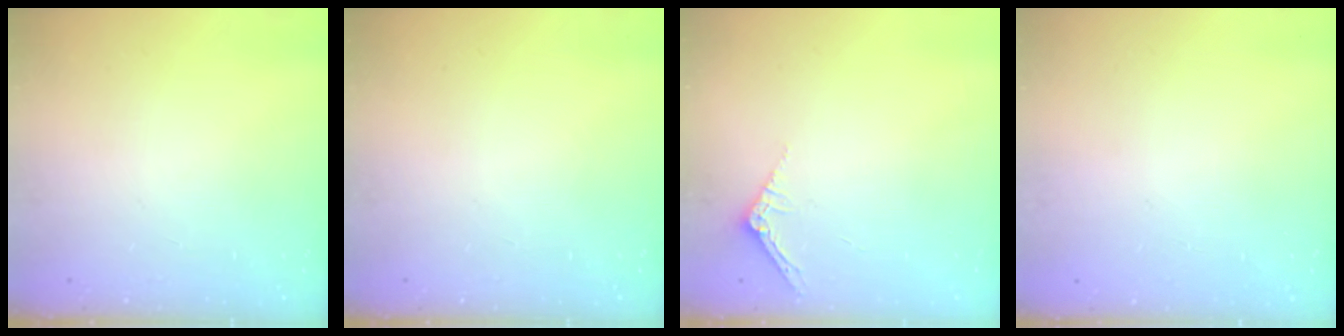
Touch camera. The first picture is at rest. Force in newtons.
{"total": 0.0}
{"total": 2.5, "press": 2.5, "slide": 0.2}
{"total": 0.0}